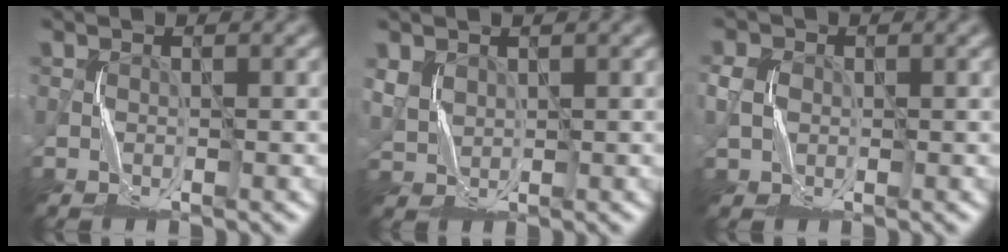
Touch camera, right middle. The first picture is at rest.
{"total": 2.0, "force": [1.2, 1.3, 0.9], "torque": [-0.038, -0.004, 0.028]}
{"total": 2.1, "force": [0.1, 1.8, 1.1], "torque": [-0.035, 0.001, -0.001]}